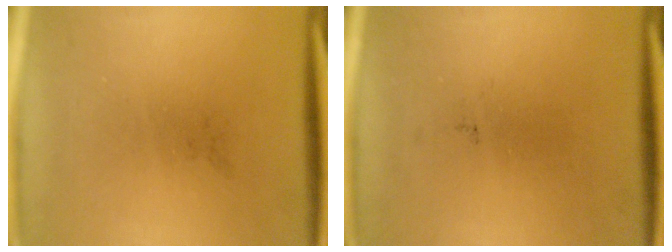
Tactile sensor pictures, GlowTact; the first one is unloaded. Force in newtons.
{"total": 0.0}